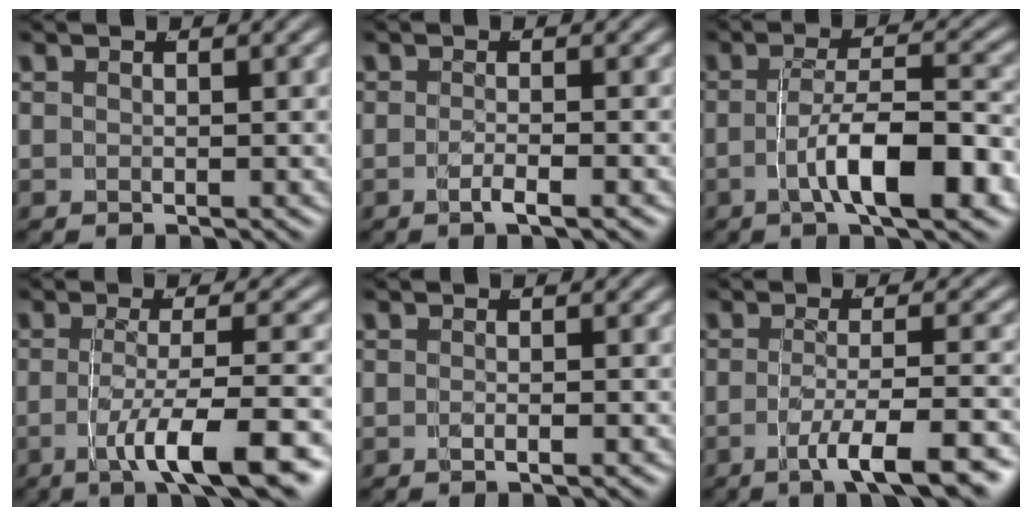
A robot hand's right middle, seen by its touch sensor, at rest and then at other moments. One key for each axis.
{"total": 1.5, "fx": -1.2, "fy": -0.4, "fz": 0.9, "tx": -0.022, "ty": -0.004, "tz": -0.020}
{"total": 6.3, "fx": -2.6, "fy": 1.6, "fz": 5.5, "tx": -0.081, "ty": -0.003, "tz": -0.040}
{"total": 7.0, "fx": -3.4, "fy": 1.3, "fz": 6.0, "tx": -0.100, "ty": -0.014, "tz": -0.042}
{"total": 1.0, "fx": -0.7, "fy": -0.6, "fz": 0.4, "tx": -0.011, "ty": -0.002, "tz": -0.009}
{"total": 5.9, "fx": -3.5, "fy": 0.7, "fz": 4.7, "tx": -0.079, "ty": -0.017, "tz": -0.044}